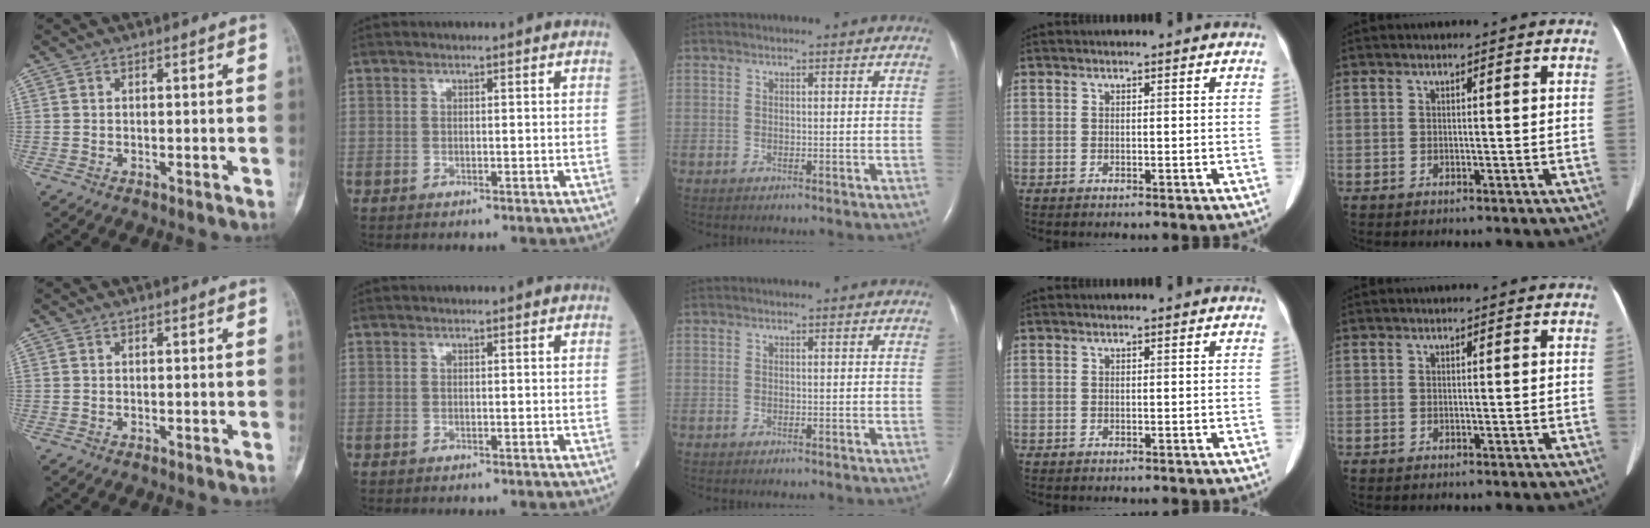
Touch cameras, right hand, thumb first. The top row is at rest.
{}